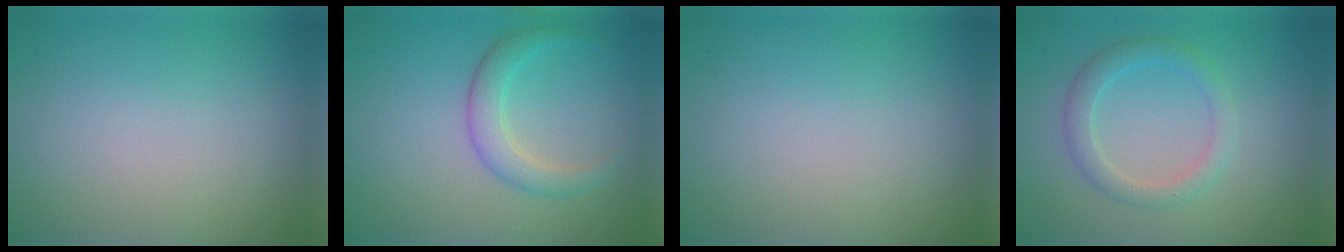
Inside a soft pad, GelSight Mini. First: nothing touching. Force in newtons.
{"total": 2.6, "press": 2.6, "slide": 0.1}
{"total": 0.0}
{"total": 2.6, "press": 2.6, "slide": 0.1}